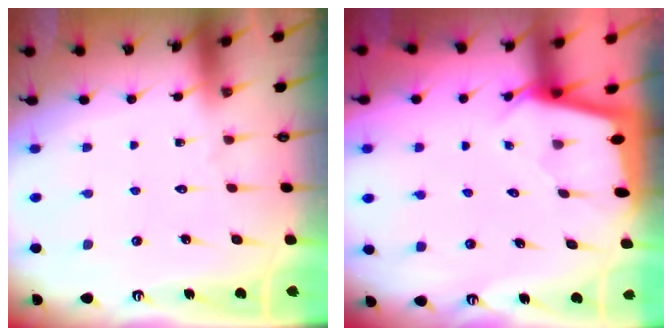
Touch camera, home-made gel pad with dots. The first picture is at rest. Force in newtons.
{"total": 2.1, "press": 2.1, "slide": 0.1}